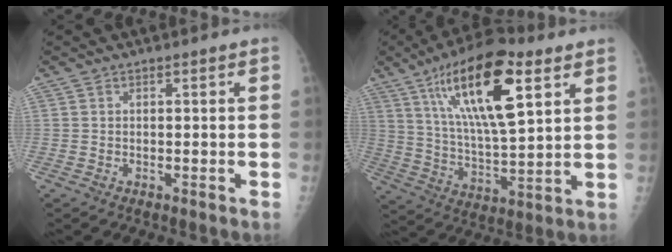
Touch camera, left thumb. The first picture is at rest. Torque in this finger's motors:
{"motor_torque": [2.39, 2.23, 2.03, -0.74, 0.73]}